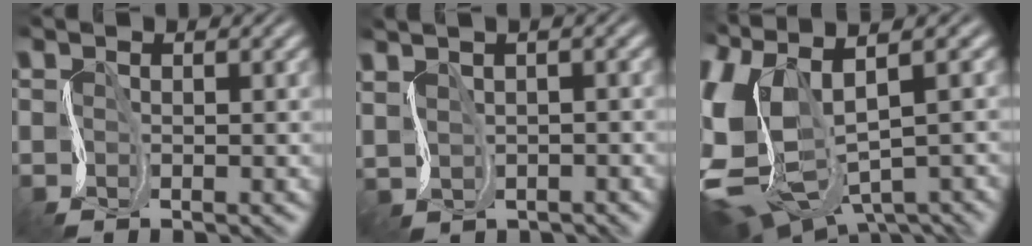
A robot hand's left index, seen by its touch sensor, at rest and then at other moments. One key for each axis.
{"total": 1.0, "fx": -0.1, "fy": -0.7, "fz": -0.6, "tx": 0.000, "ty": -0.014, "tz": 0.012}
{"total": 8.5, "fx": -0.1, "fy": 4.7, "fz": 7.1, "tx": -0.187, "ty": -0.015, "tz": 0.017}